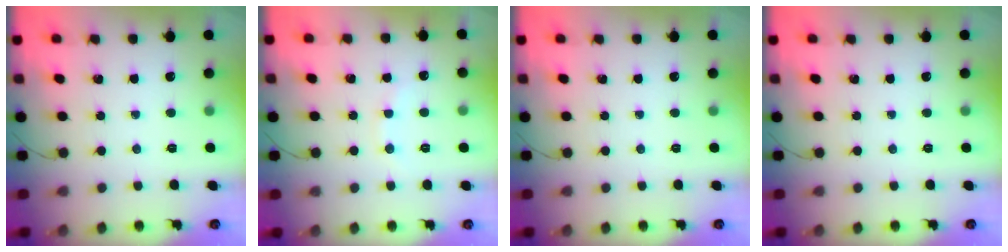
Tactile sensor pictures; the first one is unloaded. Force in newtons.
{"total": 6.0, "press": 5.8, "slide": 1.6}
{"total": 0.0}
{"total": 0.0}